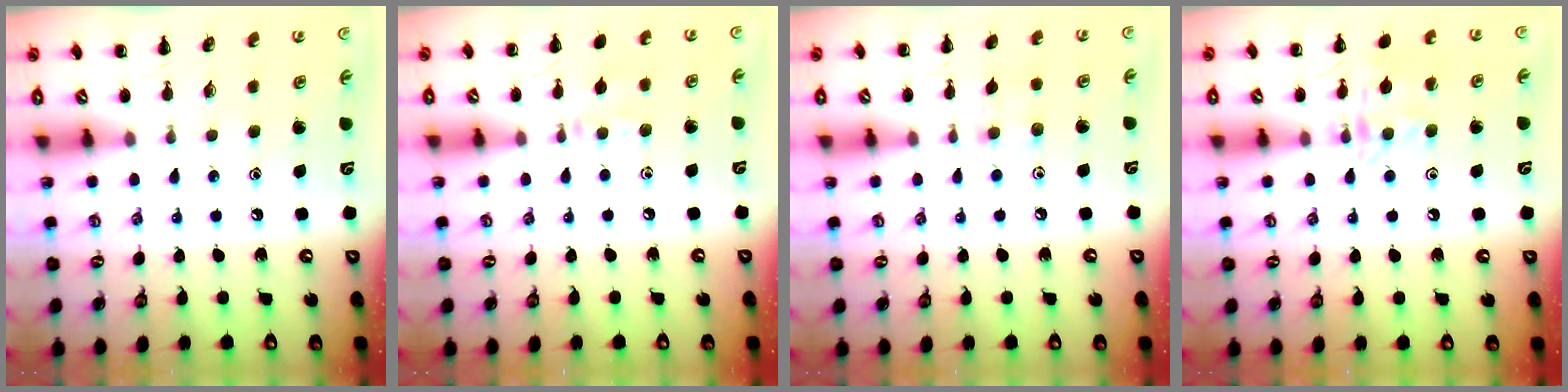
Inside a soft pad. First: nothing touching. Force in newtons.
{"total": 6.6, "press": 6.5, "slide": 1.3}
{"total": 4.8, "press": 4.6, "slide": 1.3}
{"total": 11.2, "press": 11.1, "slide": 0.7}